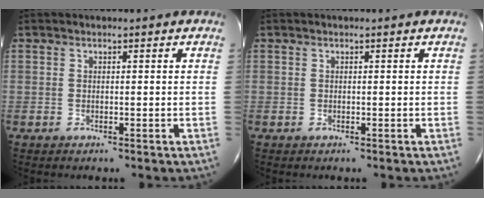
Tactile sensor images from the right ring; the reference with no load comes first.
{"total": 0.0}